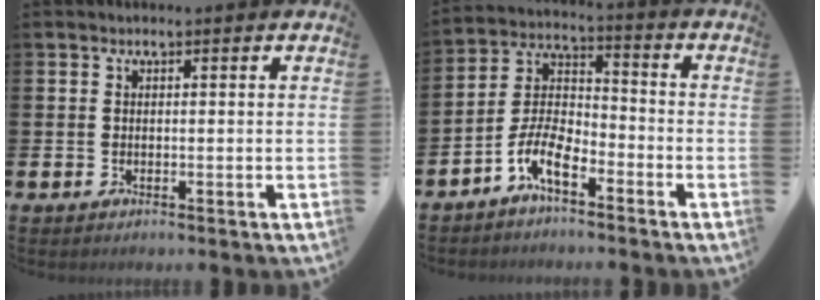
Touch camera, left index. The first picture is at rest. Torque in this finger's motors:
{"motor_torque": [1.26, 0.88, 0.22, 0.21]}